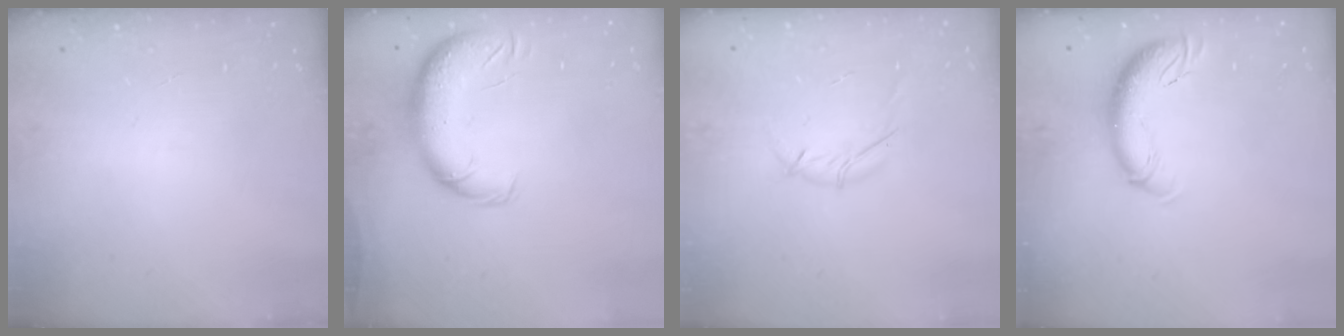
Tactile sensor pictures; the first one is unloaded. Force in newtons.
{"total": 12.5, "press": 12.1, "slide": 3.0}
{"total": 4.3, "press": 4.2, "slide": 1.1}
{"total": 10.9, "press": 10.6, "slide": 2.5}